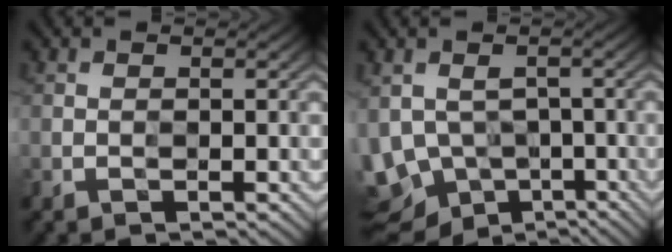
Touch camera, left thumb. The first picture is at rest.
{"total": 6.6, "force": [-2.0, 5.1, 3.7], "torque": [-0.083, -0.015, -0.031]}